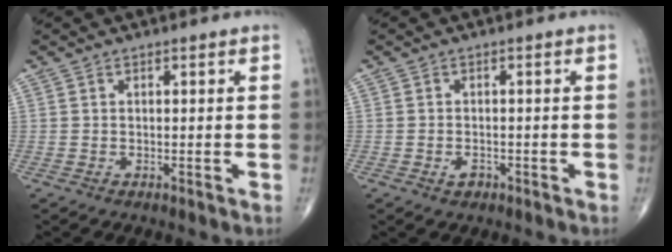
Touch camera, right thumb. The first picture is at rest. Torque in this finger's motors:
{"motor_torque": [-0.06, 0.00, 0.13, 0.14, 0.03]}